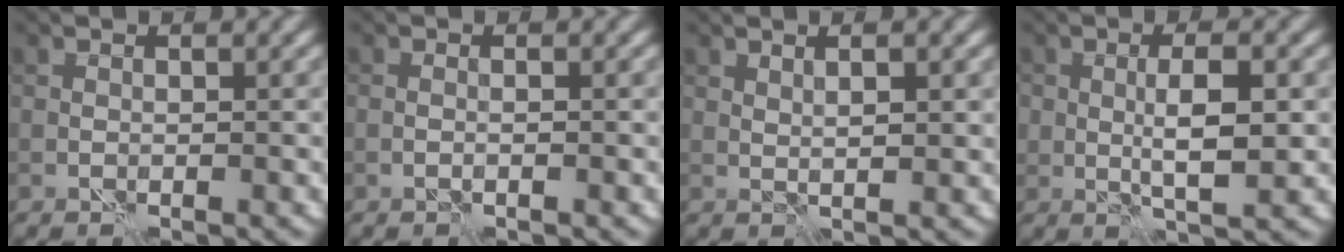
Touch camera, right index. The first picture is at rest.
{"total": 0.0}
{"total": 1.5, "force": [0.7, 0.2, 1.4], "torque": [-0.022, -0.003, 0.014]}
{"total": 3.8, "force": [-0.1, 1.2, 3.6], "torque": [-0.064, -0.002, 0.001]}